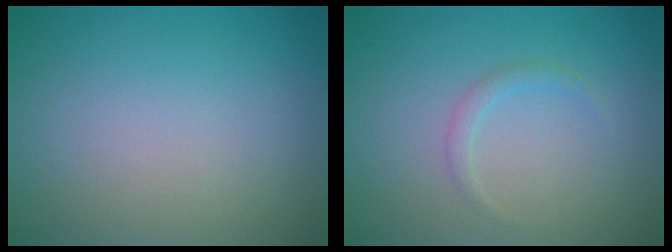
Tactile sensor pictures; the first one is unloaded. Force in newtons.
{"total": 1.0, "press": 1.0, "slide": 0.0}